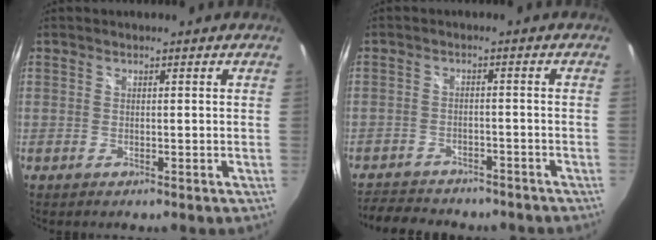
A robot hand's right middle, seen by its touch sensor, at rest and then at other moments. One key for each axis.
{"total": 10.6, "fx": -9.1, "fy": 4.0, "fz": 3.6, "tx": -0.093, "ty": -0.006, "tz": -0.134}